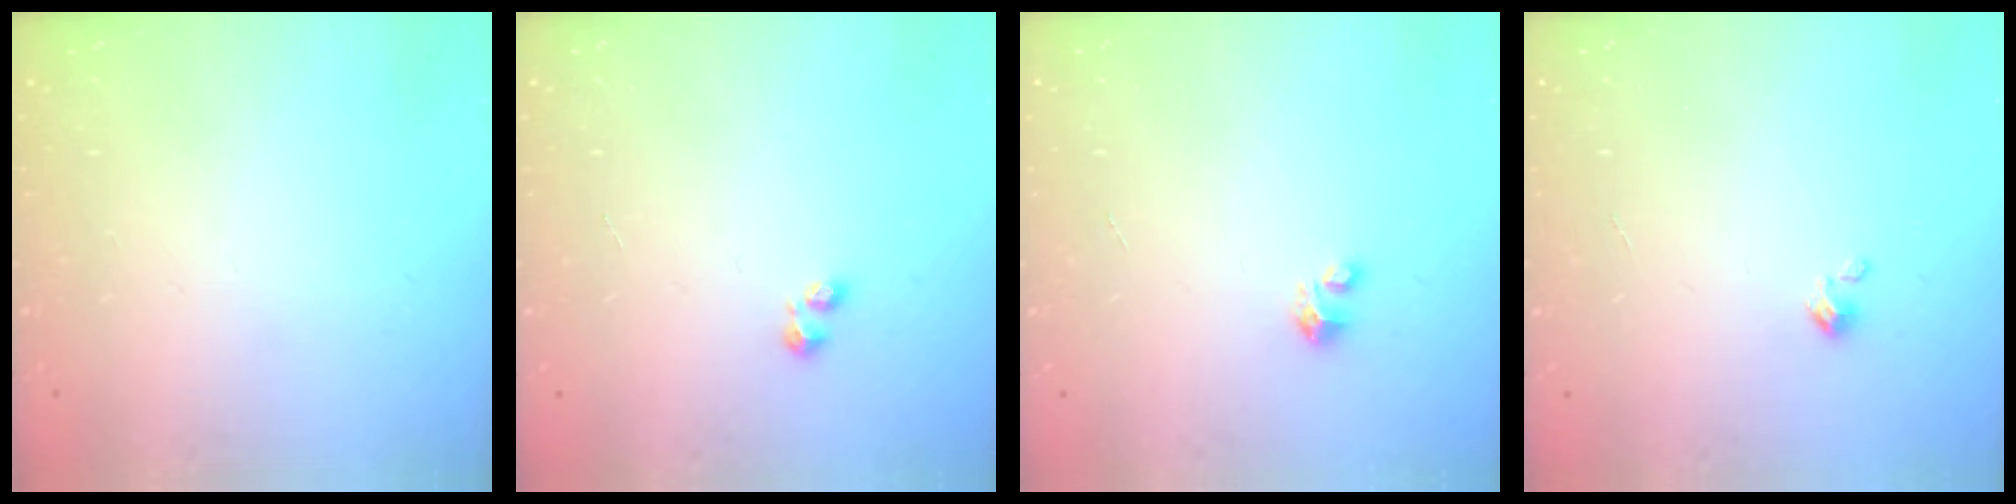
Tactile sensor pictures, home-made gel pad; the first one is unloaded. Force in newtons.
{"total": 1.9, "press": 1.8, "slide": 0.5}
{"total": 2.1, "press": 2.1, "slide": 0.1}
{"total": 1.1, "press": 1.1, "slide": 0.2}